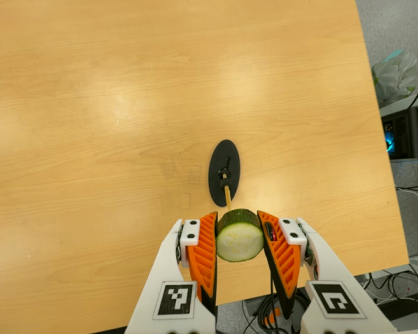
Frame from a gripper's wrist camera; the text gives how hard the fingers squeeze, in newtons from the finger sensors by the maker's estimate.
{"total": 12.9, "left": 11.2, "right": 14.7}